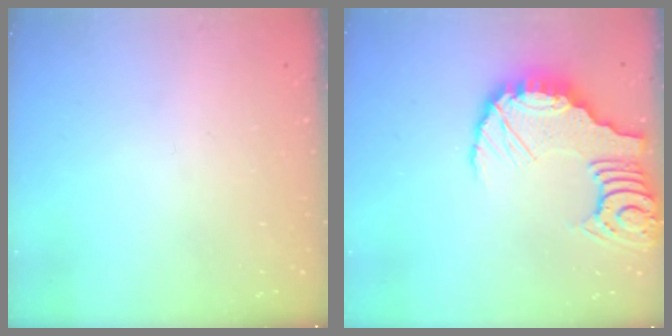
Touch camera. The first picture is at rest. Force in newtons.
{"total": 12.4, "press": 12.4, "slide": 0.8}